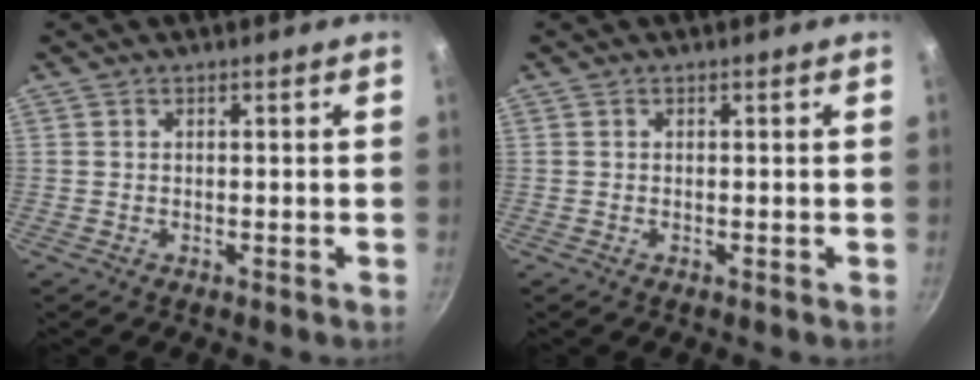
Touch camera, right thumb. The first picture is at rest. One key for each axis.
{"total": 0.0}